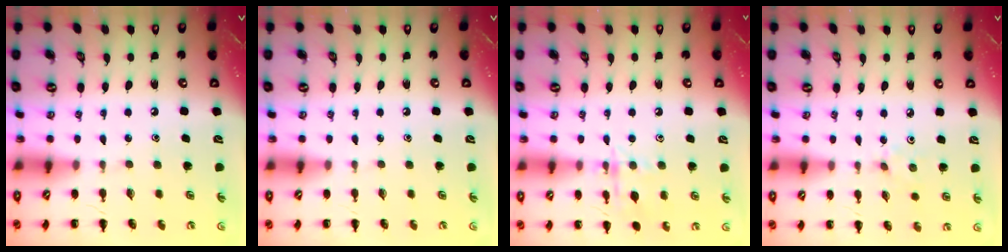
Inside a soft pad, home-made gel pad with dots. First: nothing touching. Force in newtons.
{"total": 0.0}
{"total": 10.8, "press": 10.7, "slide": 1.0}
{"total": 2.4, "press": 2.3, "slide": 0.8}